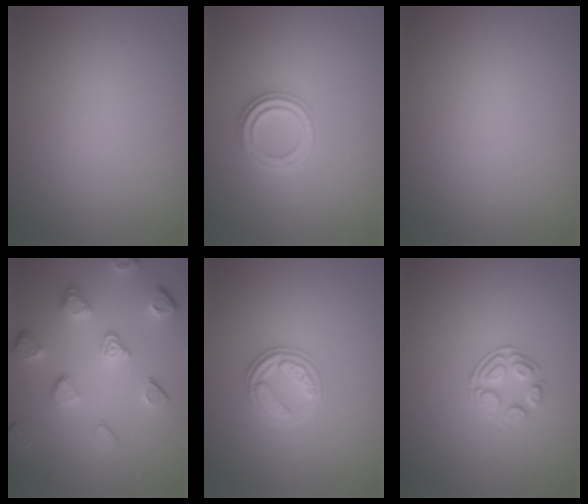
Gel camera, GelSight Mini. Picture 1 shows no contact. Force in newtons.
{"total": 2.2, "press": 2.2, "slide": 0.3}
{"total": 0.0}
{"total": 5.1, "press": 3.9, "slide": 3.2}
{"total": 2.6, "press": 2.6, "slide": 0.6}
{"total": 2.1, "press": 1.4, "slide": 1.5}